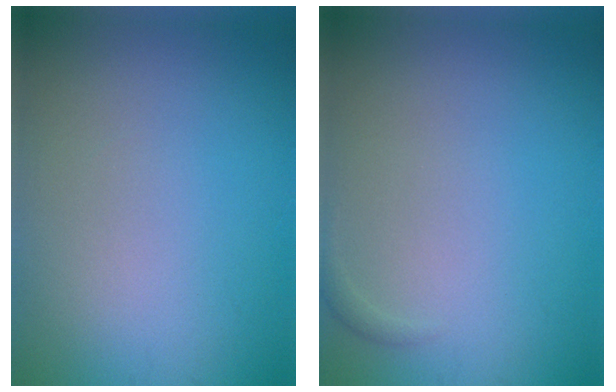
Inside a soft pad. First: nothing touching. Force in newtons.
{"total": 0.5, "press": 0.5, "slide": 0.1}